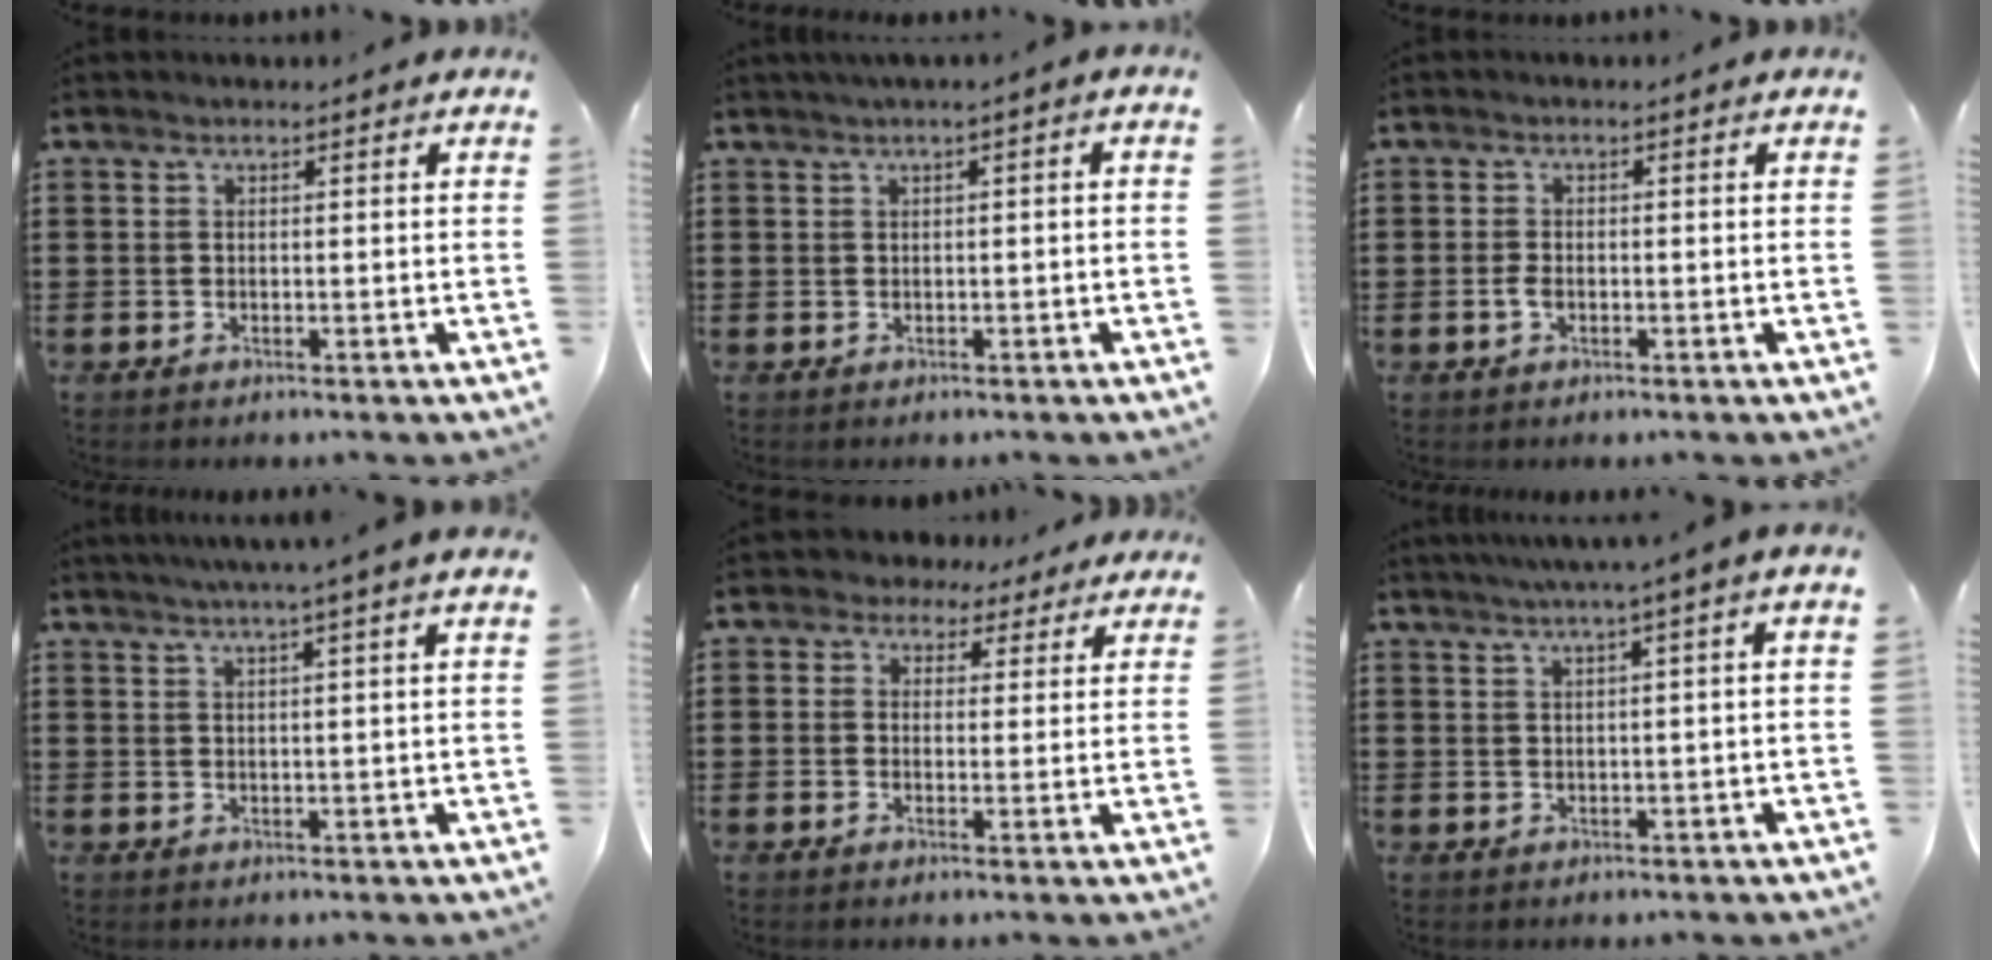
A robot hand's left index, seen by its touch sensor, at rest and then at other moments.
{"total": 1.0, "force": [-0.2, 0.0, 1.0], "torque": [-0.015, -0.004, -0.002]}
{"total": 1.7, "force": [-0.6, 1.0, 1.3], "torque": [-0.033, -0.002, -0.014]}
{"total": 2.7, "force": [1.8, -1.0, 1.8], "torque": [-0.036, -0.002, 0.028]}
{"total": 2.7, "force": [1.6, 2.1, 0.5], "torque": [-0.023, 0.007, 0.028]}
{"total": 2.2, "force": [0.7, -0.6, 2.0], "torque": [-0.034, -0.007, 0.009]}